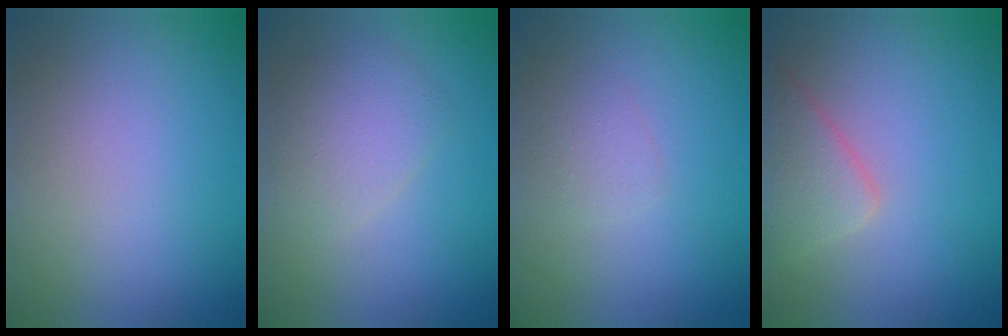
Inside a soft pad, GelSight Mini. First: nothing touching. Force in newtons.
{"total": 2.8, "press": 2.8, "slide": 0.2}
{"total": 1.1, "press": 1.1, "slide": 0.1}
{"total": 3.3, "press": 3.3, "slide": 0.2}